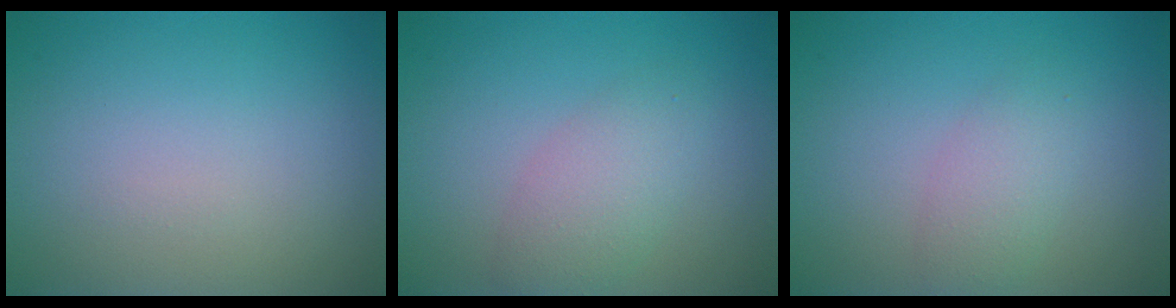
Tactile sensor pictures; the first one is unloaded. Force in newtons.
{"total": 3.1, "press": 3.1, "slide": 0.1}
{"total": 2.3, "press": 2.3, "slide": 0.1}